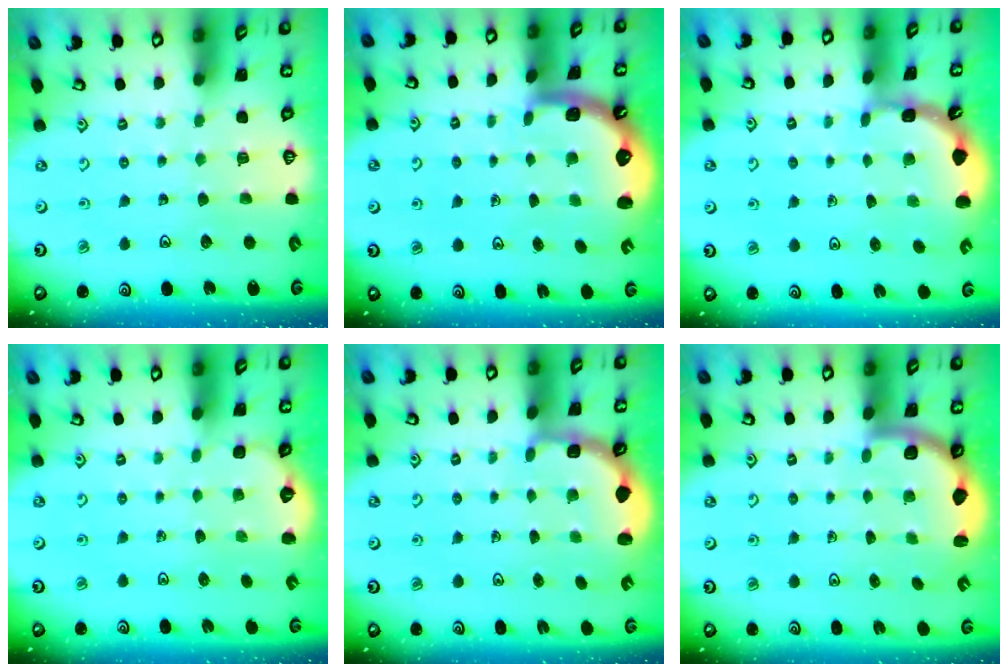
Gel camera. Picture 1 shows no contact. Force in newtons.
{"total": 1.6, "press": 1.5, "slide": 0.6}
{"total": 1.5, "press": 1.5, "slide": 0.1}
{"total": 1.6, "press": 0.7, "slide": 1.5}
{"total": 2.7, "press": 2.1, "slide": 1.7}
{"total": 2.5, "press": 2.4, "slide": 0.7}